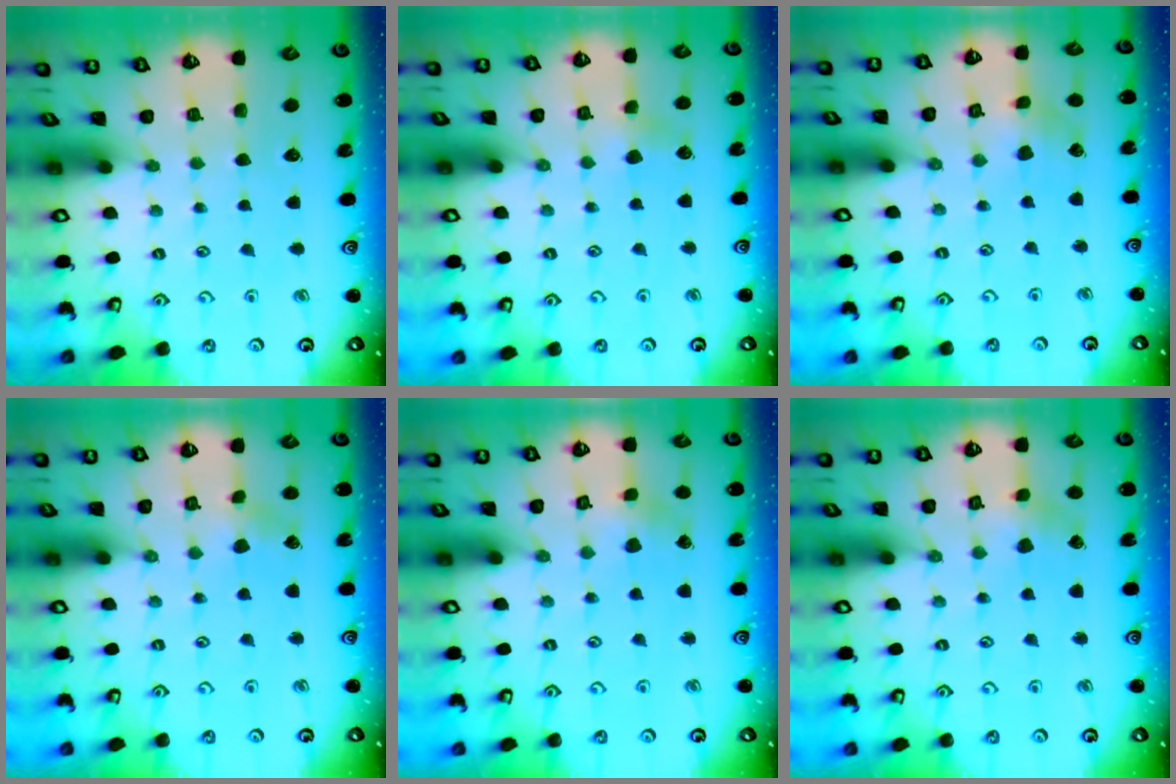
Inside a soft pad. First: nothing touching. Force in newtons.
{"total": 3.0, "press": 2.9, "slide": 0.5}
{"total": 3.0, "press": 3.0, "slide": 0.2}
{"total": 2.2, "press": 2.2, "slide": 0.3}
{"total": 2.2, "press": 2.2, "slide": 0.2}
{"total": 3.1, "press": 3.1, "slide": 0.3}